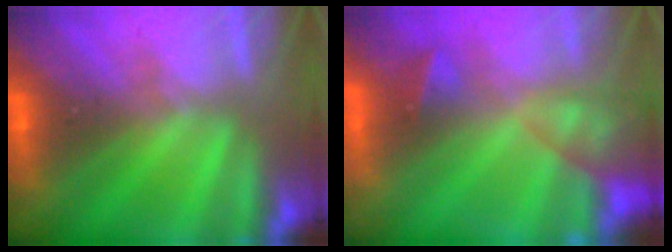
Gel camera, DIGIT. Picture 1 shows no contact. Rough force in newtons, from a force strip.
{"total": 9.4}